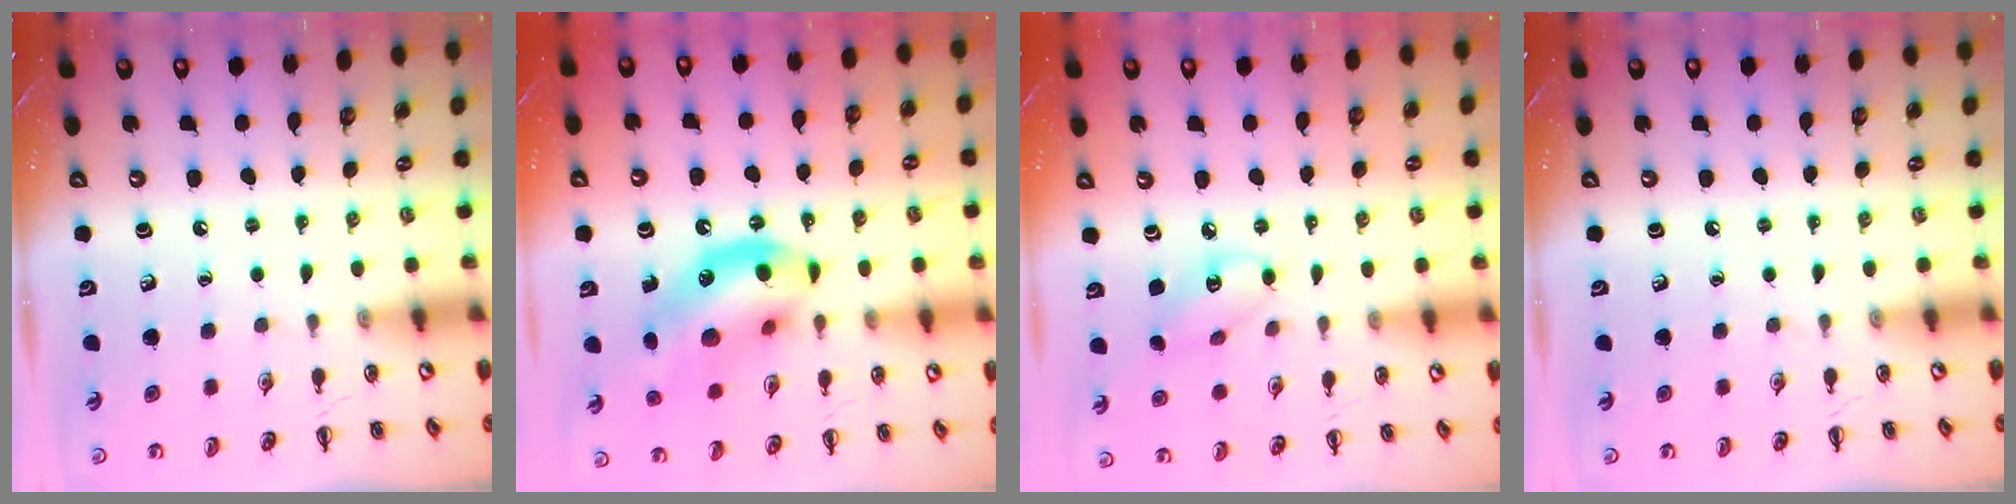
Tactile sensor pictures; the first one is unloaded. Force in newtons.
{"total": 16.4, "press": 16.1, "slide": 3.2}
{"total": 5.1, "press": 5.1, "slide": 0.6}
{"total": 0.0}